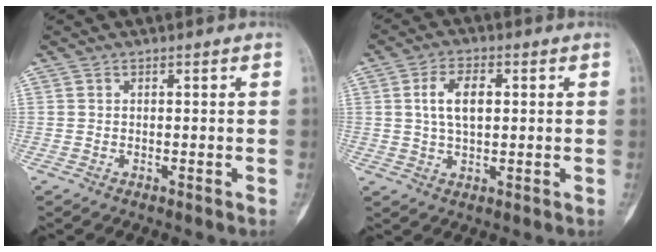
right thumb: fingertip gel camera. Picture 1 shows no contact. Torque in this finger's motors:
{"motor_torque": [0.62, 0.66, 0.48, -0.46, 0.30]}